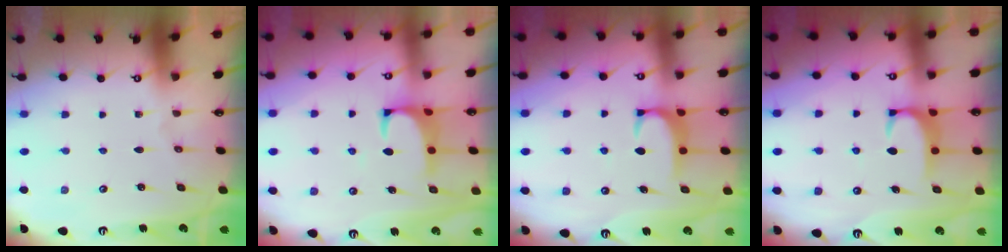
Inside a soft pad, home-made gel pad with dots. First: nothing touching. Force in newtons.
{"total": 1.6, "press": 1.3, "slide": 0.9}
{"total": 2.0, "press": 1.9, "slide": 0.6}
{"total": 2.0, "press": 1.9, "slide": 0.6}